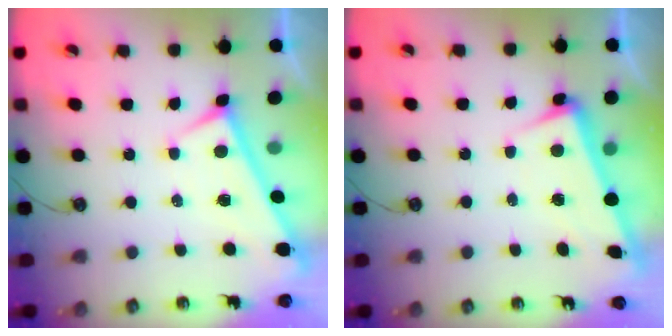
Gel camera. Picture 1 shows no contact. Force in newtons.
{"total": 3.2, "press": 3.0, "slide": 1.2}